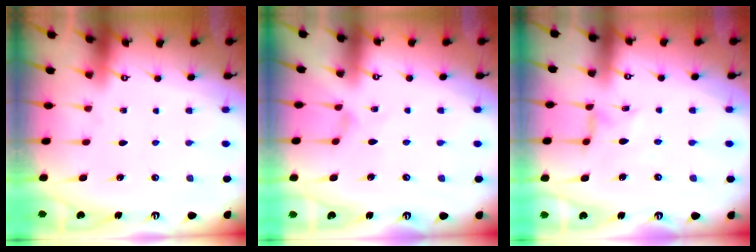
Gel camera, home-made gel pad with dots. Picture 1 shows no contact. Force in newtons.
{"total": 0.0}
{"total": 1.2, "press": 1.2, "slide": 0.2}